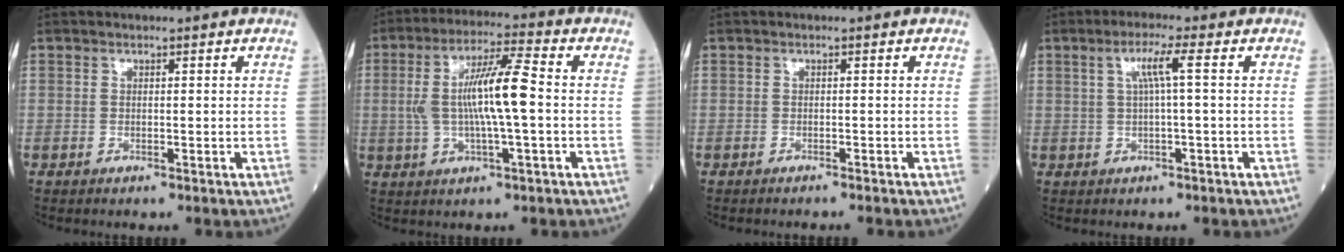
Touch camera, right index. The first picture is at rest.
{"total": 10.5, "force": [0.0, 1.0, 10.4], "torque": [-0.202, 0.013, -0.003]}
{"total": 1.5, "force": [-1.4, -0.2, 0.4], "torque": [-0.005, 0.000, -0.017]}
{"total": 3.8, "force": [0.8, -0.5, 3.7], "torque": [-0.074, 0.010, 0.016]}